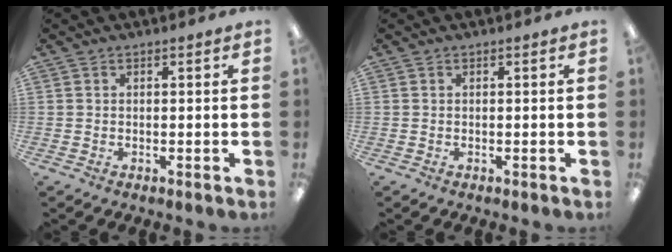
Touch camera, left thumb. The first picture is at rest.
{"total": 0.0}